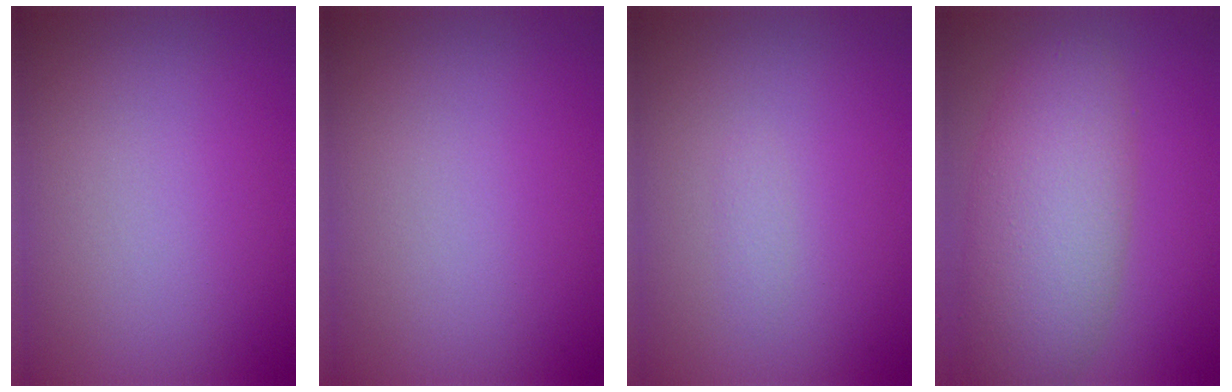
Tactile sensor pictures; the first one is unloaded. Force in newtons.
{"total": 0.0}
{"total": 0.6, "press": 0.6, "slide": 0.0}
{"total": 7.2, "press": 7.2, "slide": 0.1}